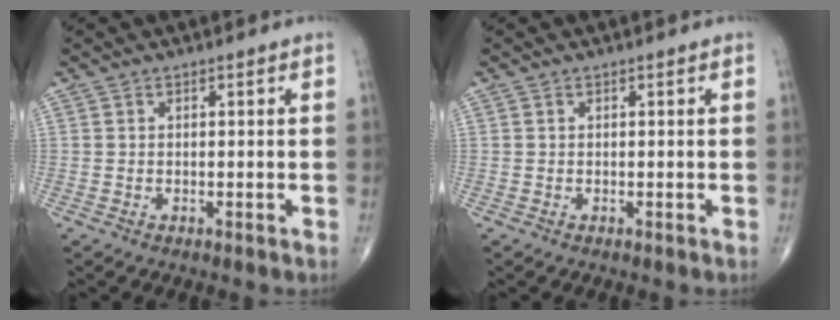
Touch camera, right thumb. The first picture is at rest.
{"total": 0.0}